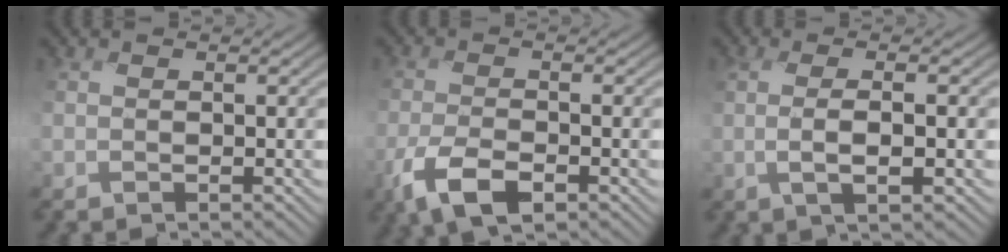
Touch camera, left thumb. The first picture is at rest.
{"total": 5.9, "force": [-3.4, 2.6, 4.1], "torque": [-0.092, -0.009, -0.068]}
{"total": 3.5, "force": [-0.3, 0.7, 3.4], "torque": [-0.071, -0.001, -0.007]}